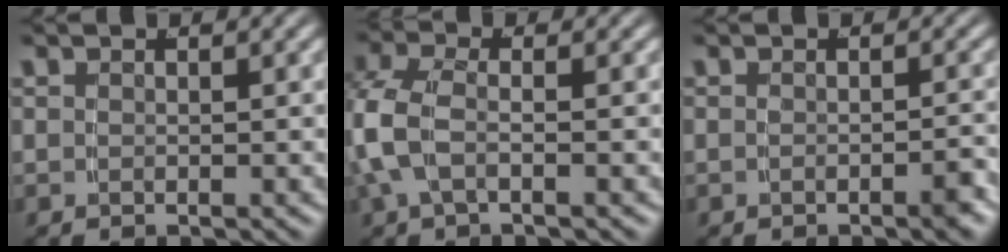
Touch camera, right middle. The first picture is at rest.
{"total": 4.2, "force": [-0.5, 2.7, 3.1], "torque": [-0.091, -0.014, -0.005]}
{"total": 1.3, "force": [-1.0, 0.0, 0.8], "torque": [-0.012, 0.007, -0.023]}